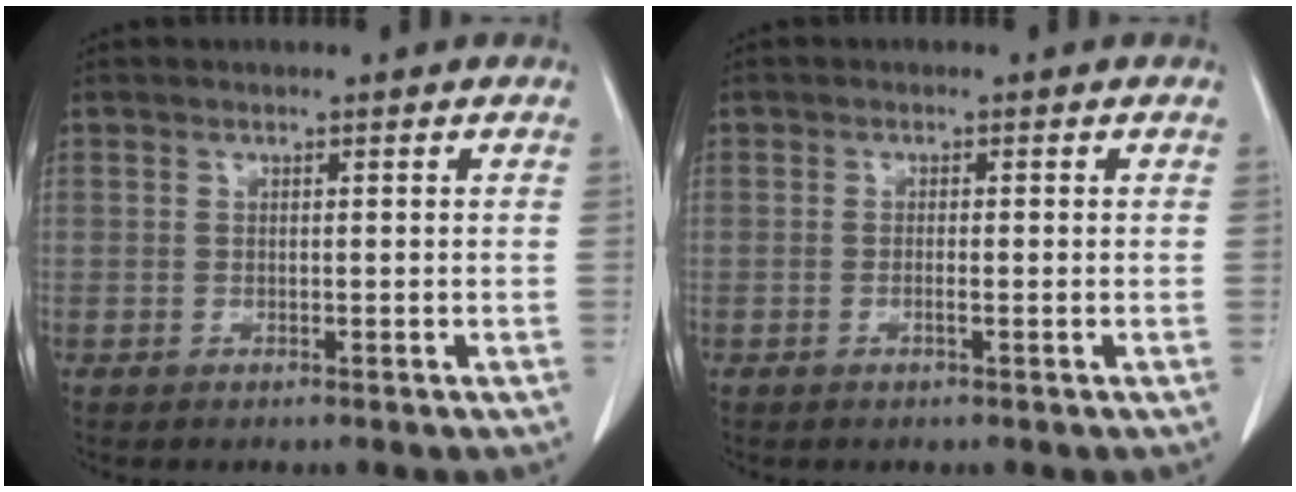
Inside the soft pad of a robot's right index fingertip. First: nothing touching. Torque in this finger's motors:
{"motor_torque": [-0.23, 0.01, -0.15, -0.01]}